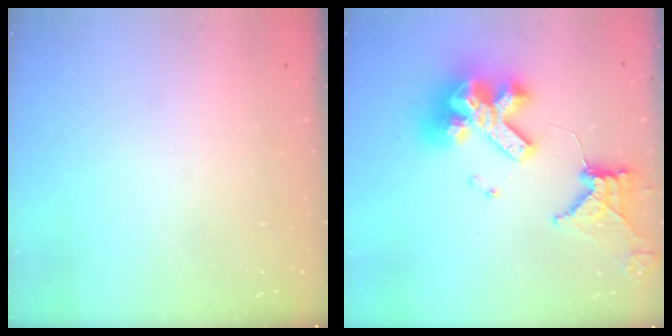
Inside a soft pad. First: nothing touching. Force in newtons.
{"total": 17.1, "press": 17.0, "slide": 2.0}